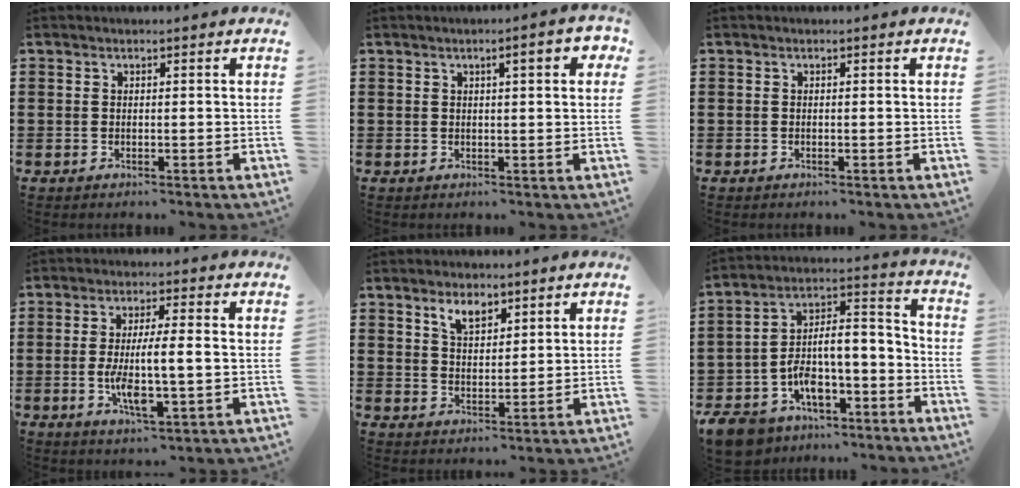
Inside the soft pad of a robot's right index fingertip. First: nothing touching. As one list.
[{"total": 3.5, "force": [1.2, 0.7, 3.2], "torque": [-0.048, -0.001, 0.013]}, {"total": 0.0}, {"total": 7.9, "force": [-0.4, 2.0, 7.6], "torque": [-0.147, -0.007, -0.009]}, {"total": 4.3, "force": [3.0, 2.0, 2.3], "torque": [-0.045, 0.004, 0.052]}, {"total": 9.0, "force": [-5.3, 4.5, 5.7], "torque": [-0.122, 0.008, -0.102]}]